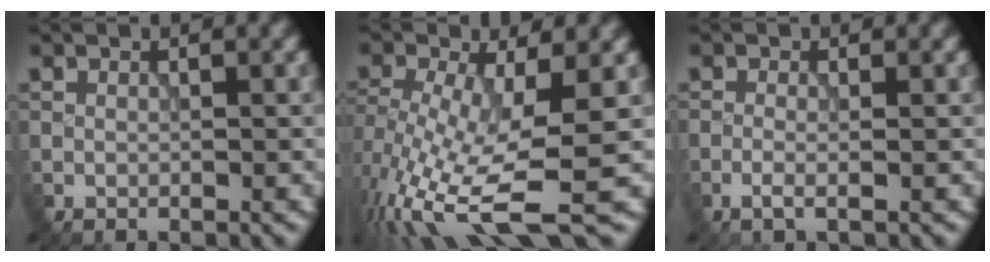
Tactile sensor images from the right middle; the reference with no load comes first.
{"total": 10.2, "force": [-3.7, 3.2, 8.9], "torque": [-0.181, -0.016, -0.063]}
{"total": 1.0, "force": [-0.4, 0.1, 1.0], "torque": [-0.017, -0.001, -0.014]}